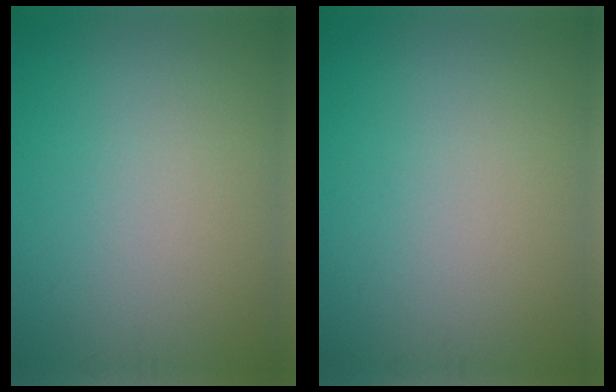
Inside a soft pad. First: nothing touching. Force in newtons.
{"total": 0.0}